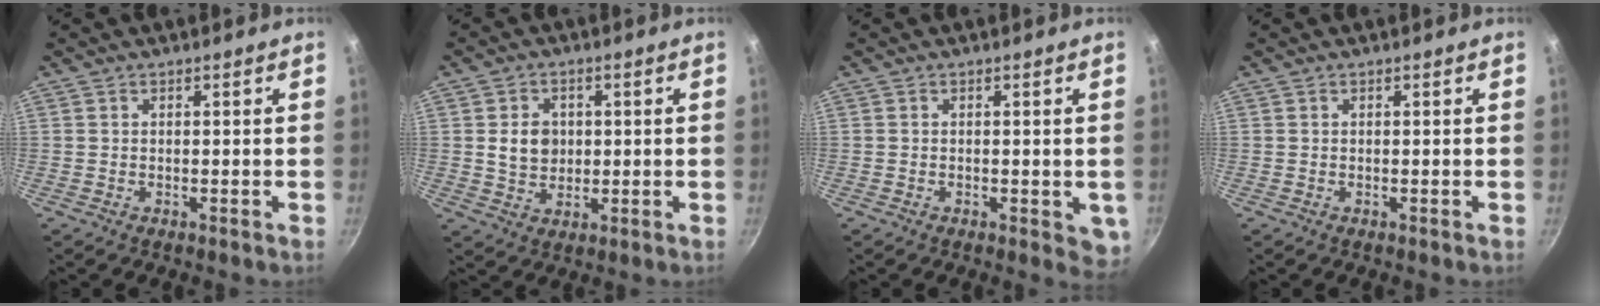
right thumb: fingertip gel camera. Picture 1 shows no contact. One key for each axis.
{"total": 6.1, "fx": 0.7, "fy": 4.9, "fz": 3.5, "tx": -0.037, "ty": -0.002, "tz": 0.014}
{"total": 4.1, "fx": -0.8, "fy": 2.1, "fz": 3.4, "tx": -0.031, "ty": -0.007, "tz": -0.009}
{"total": 0.0}